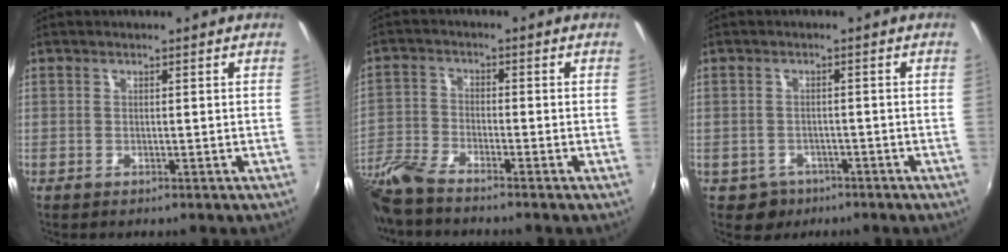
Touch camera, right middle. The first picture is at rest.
{"total": 9.0, "force": [-7.8, 1.2, 4.3], "torque": [-0.109, -0.016, -0.164]}
{"total": 4.0, "force": [-2.2, 3.2, 0.6], "torque": [-0.024, 0.001, -0.028]}